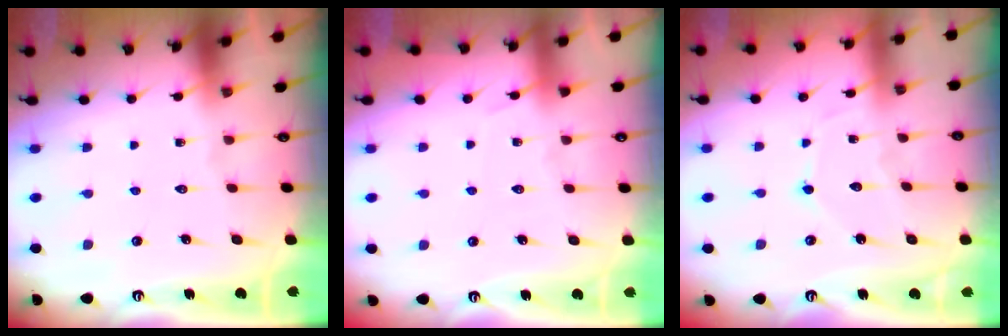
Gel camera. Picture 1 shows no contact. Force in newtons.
{"total": 3.9, "press": 3.8, "slide": 0.6}
{"total": 5.9, "press": 5.9, "slide": 0.5}